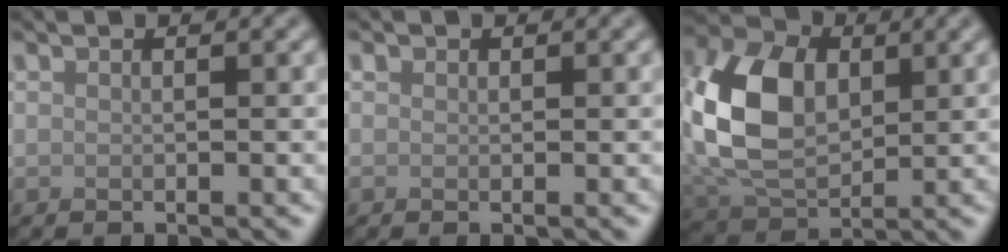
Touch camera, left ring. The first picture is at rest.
{"total": 0.7, "force": [-0.6, 0.4, 0.2], "torque": [-0.006, -0.001, -0.015]}
{"total": 10.9, "force": [0.2, 7.2, 8.2], "torque": [-0.189, 0.008, -0.011]}